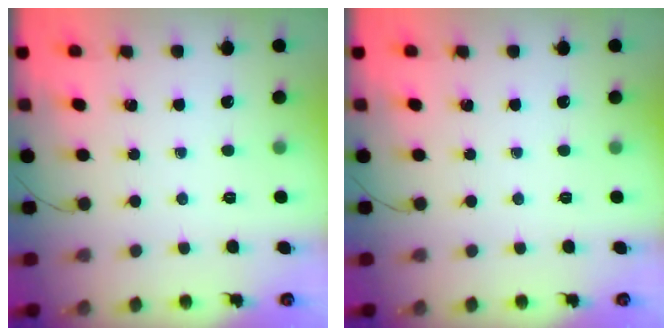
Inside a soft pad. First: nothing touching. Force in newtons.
{"total": 0.0}